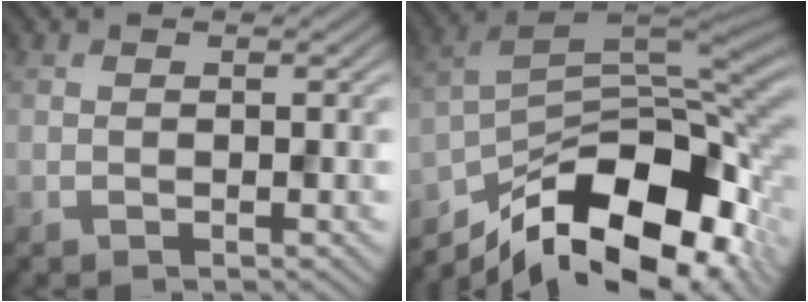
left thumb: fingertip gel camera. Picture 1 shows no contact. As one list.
[{"total": 15.5, "force": [-9.9, 6.6, 9.9], "torque": [-0.186, -0.019, -0.162]}]